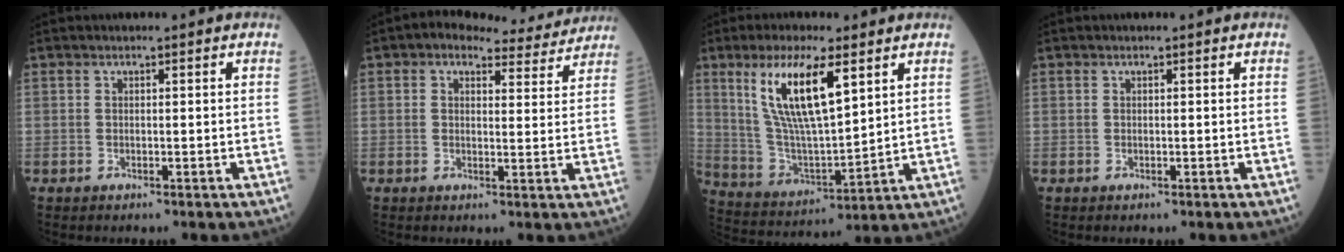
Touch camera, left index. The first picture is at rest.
{"total": 7.4, "force": [6.5, 2.7, 2.0], "torque": [-0.017, 0.015, 0.069]}
{"total": 13.3, "force": [6.4, 2.9, 11.2], "torque": [-0.230, 0.002, 0.128]}
{"total": 0.0}